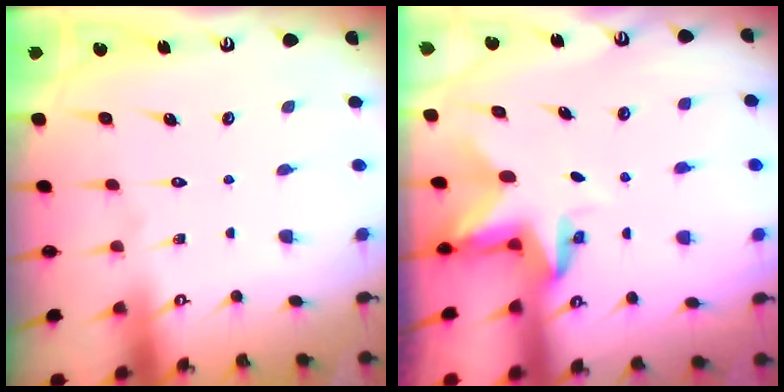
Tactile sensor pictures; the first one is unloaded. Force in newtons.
{"total": 3.0, "press": 3.0, "slide": 0.2}